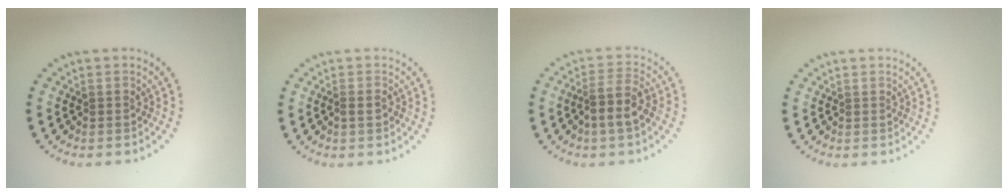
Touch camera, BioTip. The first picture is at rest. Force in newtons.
{"total": 0.7, "press": 0.6, "slide": 0.4}
{"total": 2.8, "press": 2.5, "slide": 1.3}
{"total": 0.0}